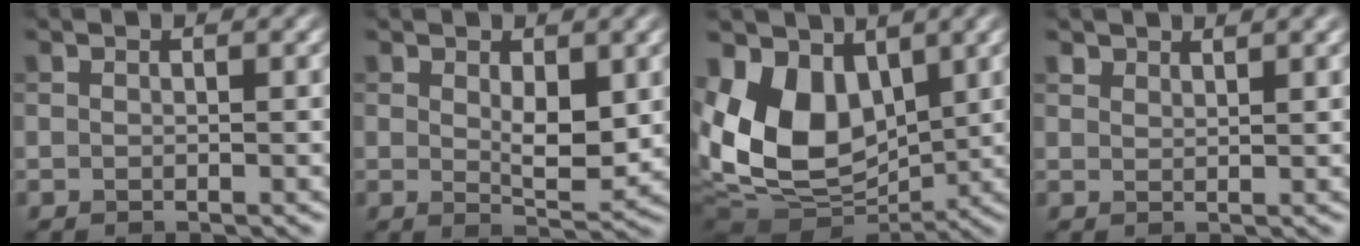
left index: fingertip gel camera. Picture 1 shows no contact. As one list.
[{"total": 3.8, "force": [0.6, 1.8, 3.3], "torque": [-0.057, -0.011, 0.014]}, {"total": 10.3, "force": [1.6, 6.9, 7.5], "torque": [-0.154, -0.013, 0.023]}, {"total": 1.8, "force": [1.7, 0.3, 0.4], "torque": [-0.008, -0.001, 0.028]}]